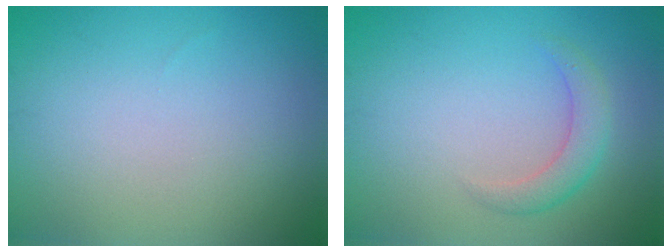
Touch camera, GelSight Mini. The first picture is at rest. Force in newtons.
{"total": 2.3, "press": 2.3, "slide": 0.1}